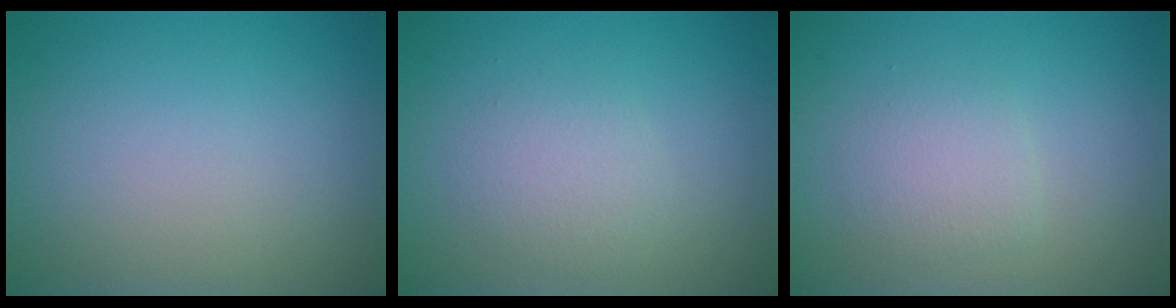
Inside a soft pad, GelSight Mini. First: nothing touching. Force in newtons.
{"total": 2.0, "press": 2.0, "slide": 0.2}
{"total": 1.9, "press": 1.9, "slide": 0.1}